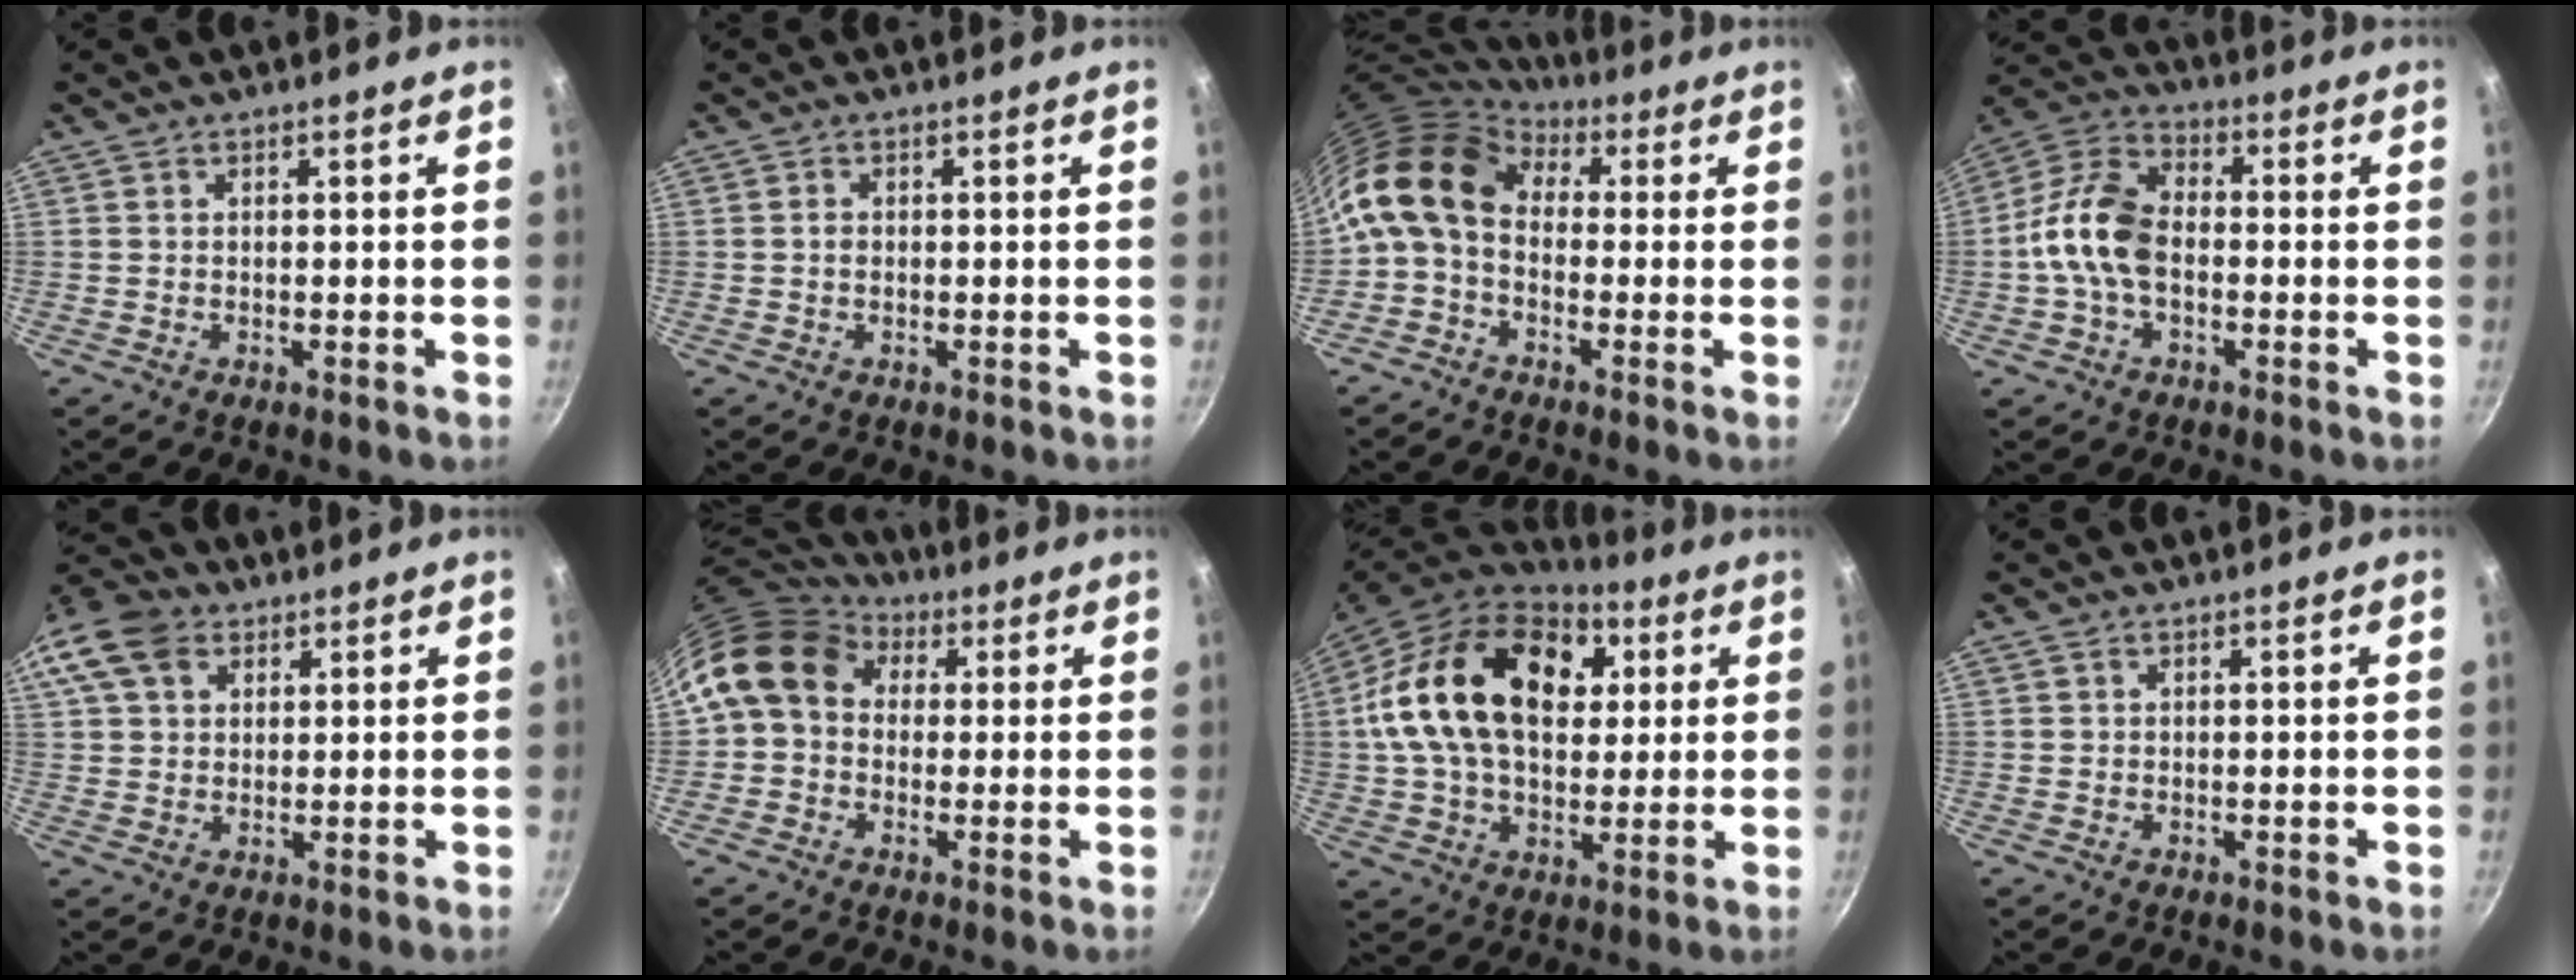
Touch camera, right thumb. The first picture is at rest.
{"total": 1.0, "force": [0.0, 0.8, 0.6], "torque": [-0.009, 0.004, -0.002]}
{"total": 12.6, "force": [1.5, 9.0, 8.7], "torque": [-0.155, 0.026, 0.002]}
{"total": 12.1, "force": [-1.6, 7.7, 9.2], "torque": [-0.161, 0.039, -0.051]}
{"total": 14.4, "force": [6.3, 10.6, 7.6], "torque": [-0.158, 0.022, 0.108]}
{"total": 13.3, "force": [3.3, 10.6, 7.3], "torque": [-0.113, 0.025, 0.038]}
{"total": 26.4, "force": [6.5, 17.5, 18.6], "torque": [-0.308, 0.013, 0.100]}
{"total": 0.6, "force": [0.4, 0.4, 0.3], "torque": [-0.005, 0.001, 0.007]}